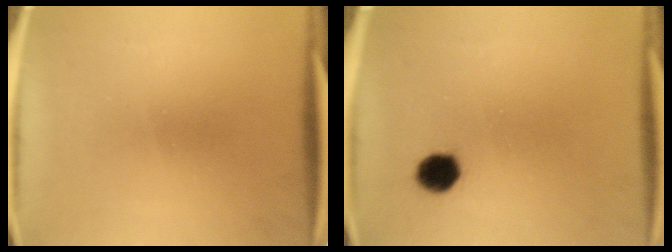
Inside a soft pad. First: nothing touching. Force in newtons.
{"total": 5.0}